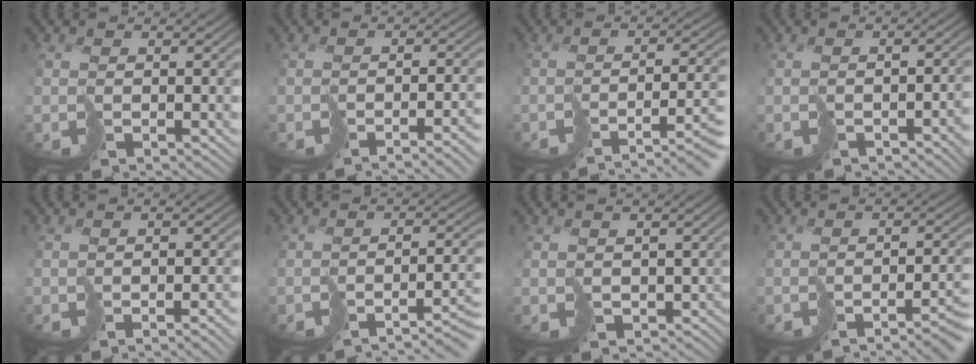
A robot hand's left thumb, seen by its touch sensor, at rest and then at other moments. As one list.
[{"total": 4.4, "force": [-3.8, 0.1, 2.2], "torque": [-0.020, -0.006, -0.056]}, {"total": 7.8, "force": [-5.6, 1.2, 5.2], "torque": [-0.058, -0.009, -0.074]}, {"total": 4.5, "force": [-3.1, 1.8, 2.8], "torque": [-0.030, -0.011, -0.044]}, {"total": 3.2, "force": [-2.8, 0.3, 1.4], "torque": [-0.009, -0.001, -0.043]}, {"total": 6.2, "force": [-4.9, 0.6, 3.7], "torque": [-0.037, -0.008, -0.074]}, {"total": 4.7, "force": [-1.1, 4.0, 2.2], "torque": [-0.037, -0.023, -0.006]}, {"total": 6.0, "force": [-4.9, 0.4, 3.4], "torque": [-0.033, -0.008, -0.069]}]